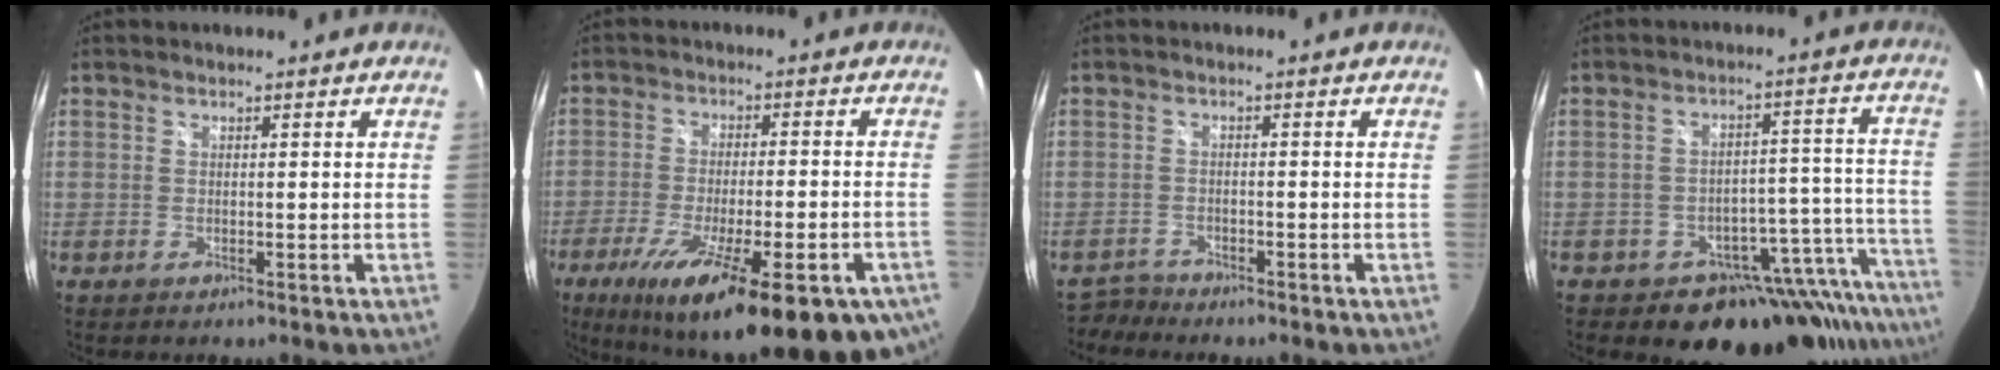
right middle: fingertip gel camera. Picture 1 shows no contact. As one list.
[{"total": 25.4, "force": [-16.0, 6.4, 18.6], "torque": [-0.309, -0.073, -0.227]}, {"total": 2.4, "force": [-2.3, 0.6, -0.5], "torque": [0.004, 0.002, -0.048]}, {"total": 17.4, "force": [-15.4, 6.9, 4.3], "torque": [-0.037, 0.033, -0.203]}]